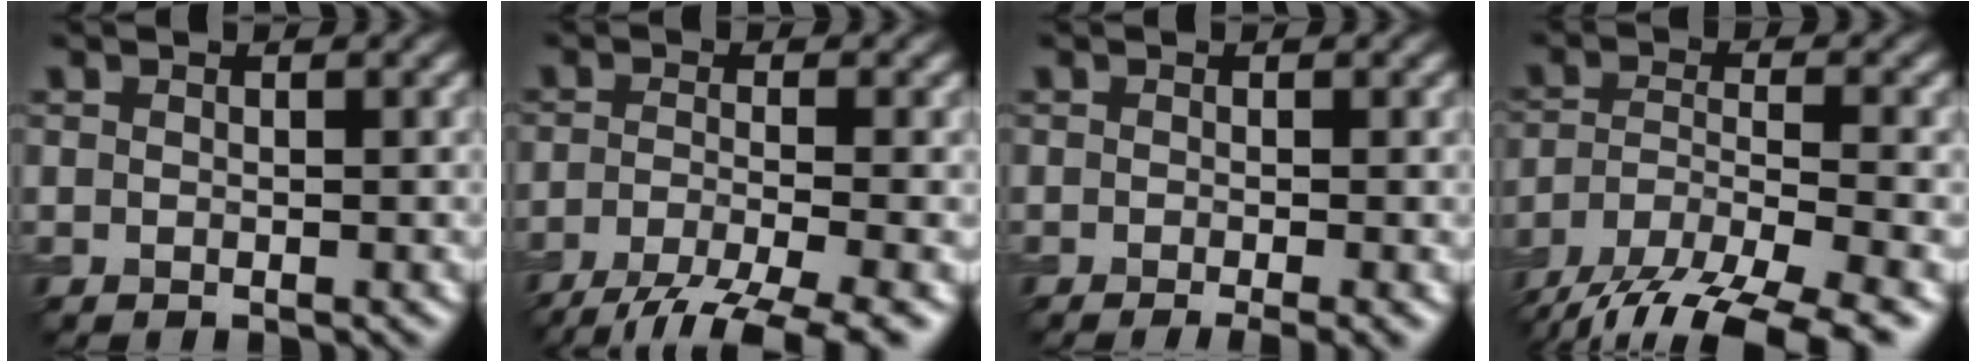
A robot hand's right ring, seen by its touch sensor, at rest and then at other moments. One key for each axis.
{"total": 7.0, "fx": -4.8, "fy": 1.4, "fz": 5.0, "tx": -0.078, "ty": -0.009, "tz": -0.090}
{"total": 2.4, "fx": -0.9, "fy": 0.6, "fz": 2.1, "tx": -0.025, "ty": -0.009, "tz": -0.014}
{"total": 12.6, "fx": -10.0, "fy": 4.1, "fz": 6.4, "tx": -0.125, "ty": -0.034, "tz": -0.150}